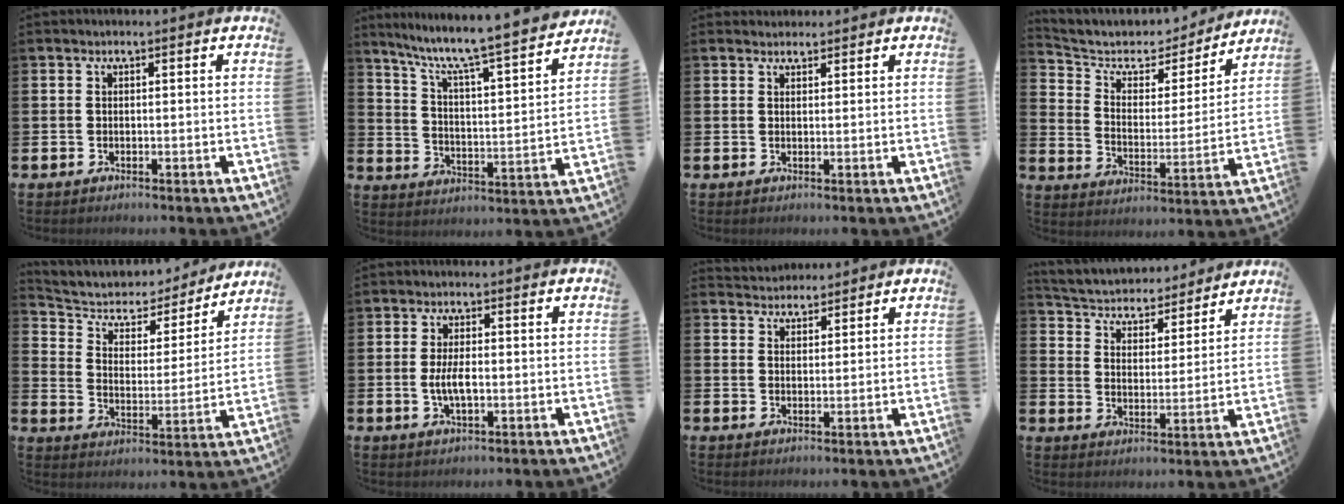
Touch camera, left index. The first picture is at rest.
{"total": 8.0, "force": [7.4, 0.1, 3.1], "torque": [-0.087, -0.067, 0.120]}
{"total": 1.9, "force": [1.8, 0.6, -0.1], "torque": [0.008, -0.006, 0.032]}
{"total": 6.0, "force": [5.0, 3.0, 1.4], "torque": [-0.064, -0.034, 0.081]}
{"total": 5.2, "force": [4.4, 2.6, 1.0], "torque": [-0.052, -0.033, 0.069]}
{"total": 3.5, "force": [-0.6, 2.2, 2.7], "torque": [-0.033, -0.002, -0.018]}
{"total": 3.3, "force": [3.2, 0.9, -0.3], "torque": [-0.003, -0.012, 0.059]}
{"total": 4.6, "force": [4.3, 1.5, 0.2], "torque": [-0.035, -0.040, 0.069]}